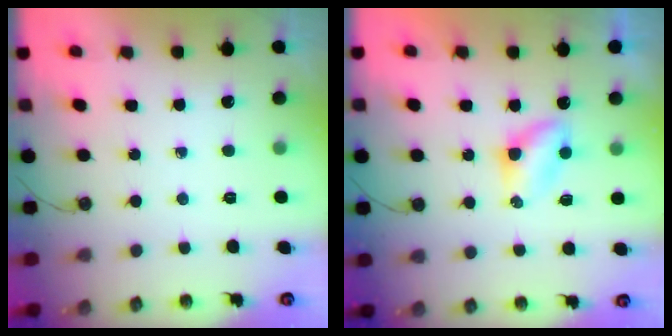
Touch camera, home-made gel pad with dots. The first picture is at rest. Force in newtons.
{"total": 4.2, "press": 4.2, "slide": 0.4}